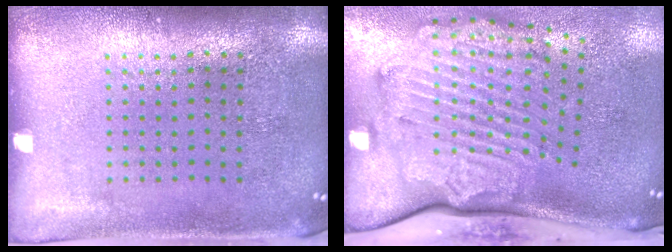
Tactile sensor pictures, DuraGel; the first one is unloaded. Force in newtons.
{"total": 3.6, "press": 2.5, "slide": 2.5}